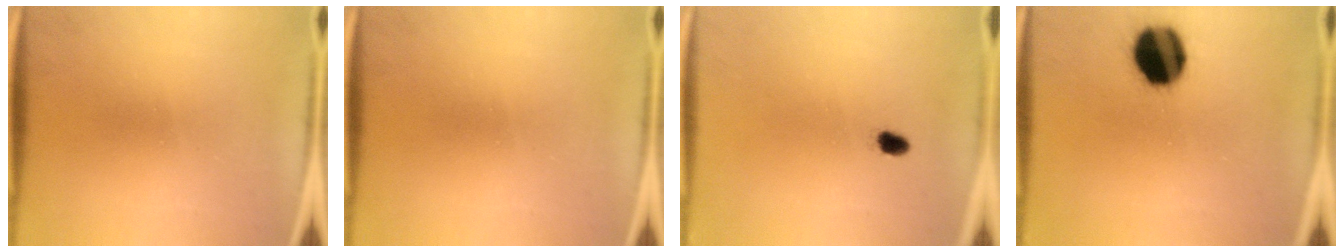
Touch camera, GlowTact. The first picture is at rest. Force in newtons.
{"total": 0.0}
{"total": 1.8}
{"total": 15.7}